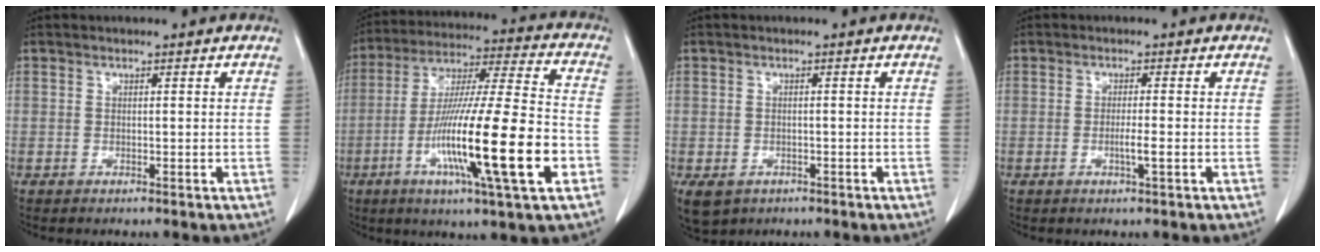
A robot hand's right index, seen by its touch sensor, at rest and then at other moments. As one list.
[{"total": 23.1, "force": [-7.3, 1.3, 21.9], "torque": [-0.383, -0.028, -0.127]}, {"total": 9.0, "force": [-4.3, 7.0, 3.5], "torque": [-0.095, -0.002, -0.055]}, {"total": 2.6, "force": [-0.7, 0.2, 2.5], "torque": [-0.048, -0.001, -0.012]}]